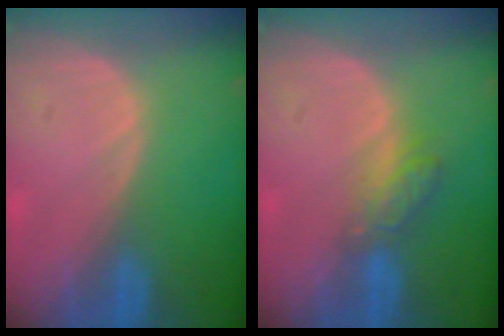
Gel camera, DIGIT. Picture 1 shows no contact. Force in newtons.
{"total": 4.5, "press": 4.1, "slide": 1.9}